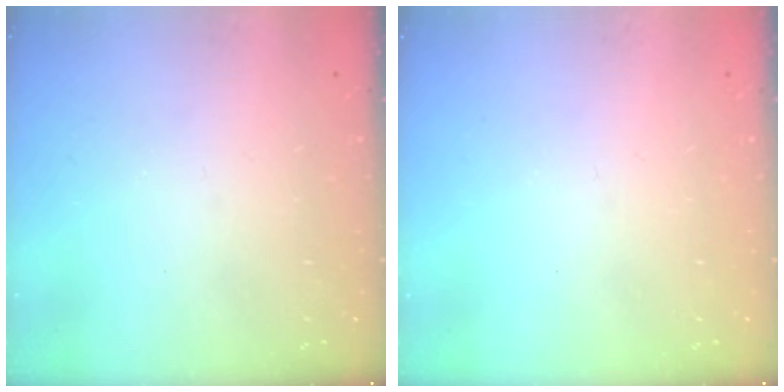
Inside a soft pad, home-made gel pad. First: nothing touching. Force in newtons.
{"total": 0.0}